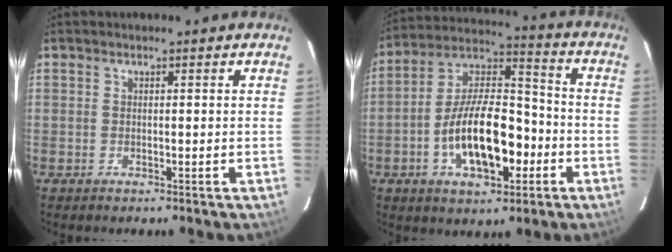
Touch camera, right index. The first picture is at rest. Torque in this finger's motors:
{"motor_torque": [1.26, -0.88, 1.05, 0.21]}